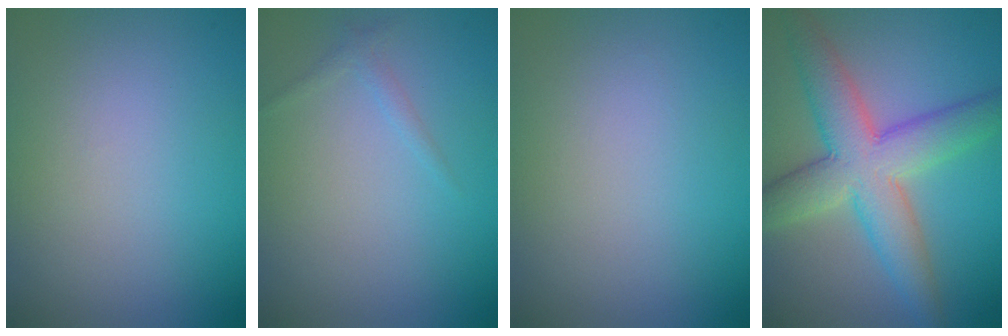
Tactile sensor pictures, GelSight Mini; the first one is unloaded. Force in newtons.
{"total": 0.9, "press": 0.9, "slide": 0.1}
{"total": 0.0}
{"total": 8.3, "press": 8.3, "slide": 0.4}